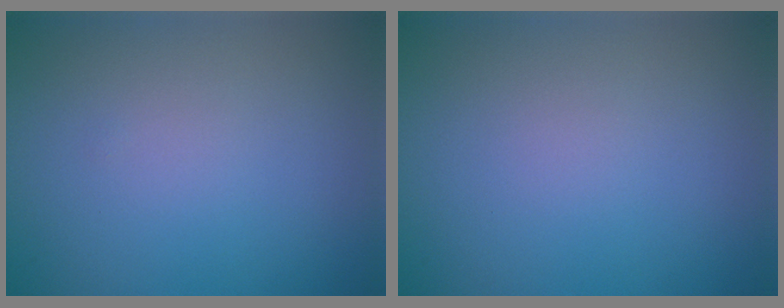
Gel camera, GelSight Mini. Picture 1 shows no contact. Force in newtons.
{"total": 0.0}